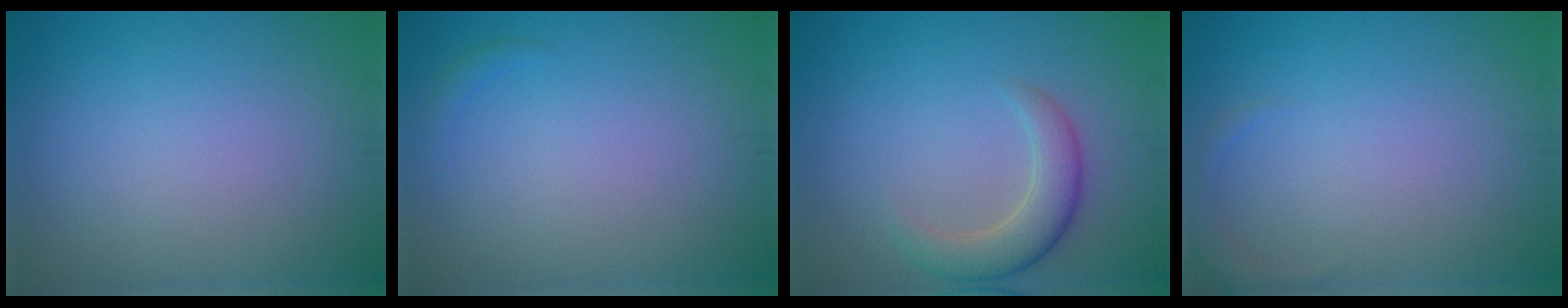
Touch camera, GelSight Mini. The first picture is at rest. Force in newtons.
{"total": 0.7, "press": 0.7, "slide": 0.1}
{"total": 3.5, "press": 3.5, "slide": 0.3}
{"total": 1.4, "press": 1.4, "slide": 0.1}